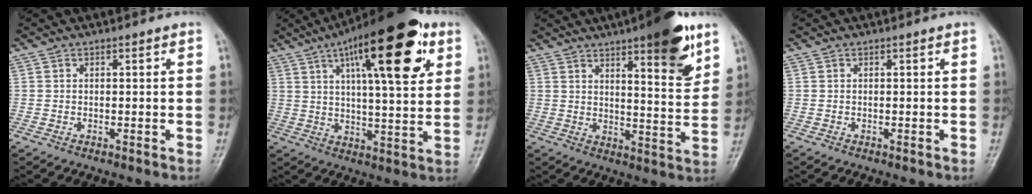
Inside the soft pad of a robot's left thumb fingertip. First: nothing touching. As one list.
[{"total": 22.2, "force": [9.8, 6.9, 18.6], "torque": [-0.256, -0.013, 0.144]}, {"total": 14.1, "force": [8.3, 3.3, 10.9], "torque": [-0.126, -0.047, 0.116]}, {"total": 0.0}]